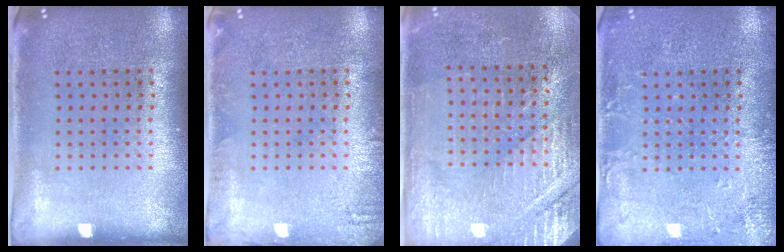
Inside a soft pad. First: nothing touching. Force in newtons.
{"total": 1.1, "press": 1.1, "slide": 0.2}
{"total": 2.9, "press": 2.8, "slide": 0.5}
{"total": 2.5, "press": 2.5, "slide": 0.3}